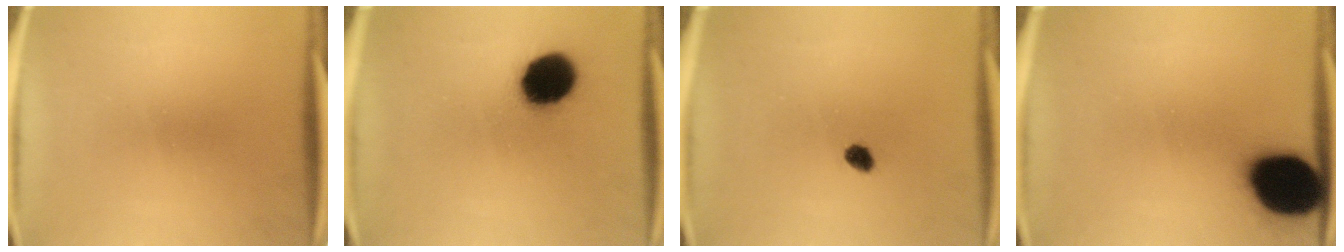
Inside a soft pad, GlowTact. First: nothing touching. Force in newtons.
{"total": 13.9}
{"total": 2.2}
{"total": 19.9}